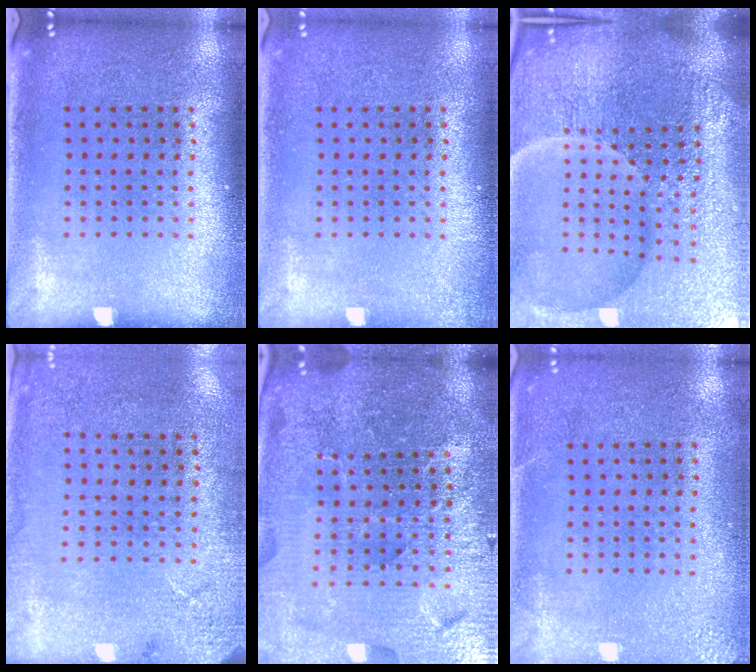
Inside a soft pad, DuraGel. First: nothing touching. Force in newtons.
{"total": 0.7, "press": 0.7, "slide": 0.0}
{"total": 6.6, "press": 5.9, "slide": 2.9}
{"total": 2.7, "press": 2.2, "slide": 1.5}
{"total": 5.8, "press": 5.2, "slide": 2.5}
{"total": 2.7, "press": 2.6, "slide": 0.2}